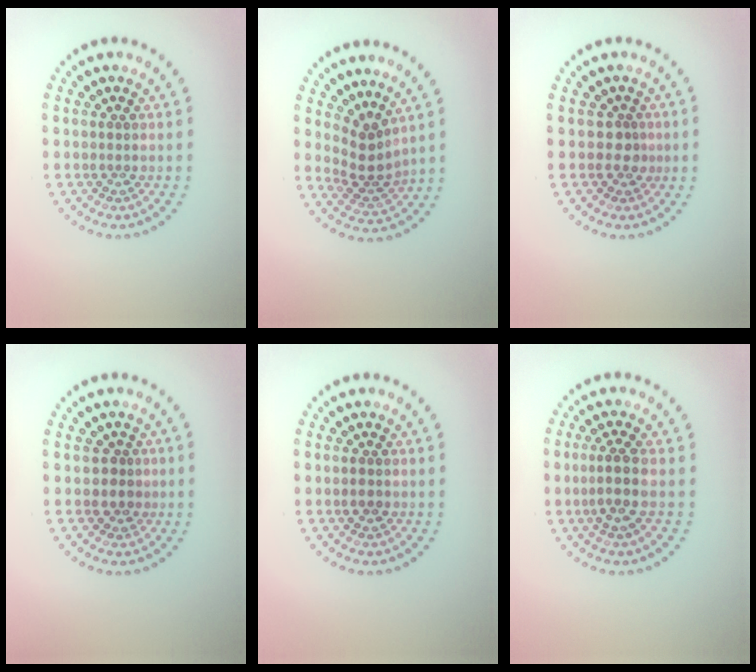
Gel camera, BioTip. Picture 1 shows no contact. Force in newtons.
{"total": 2.9, "press": 2.0, "slide": 2.1}
{"total": 1.7, "press": 1.3, "slide": 1.1}
{"total": 1.6, "press": 1.4, "slide": 0.8}
{"total": 1.2, "press": 1.1, "slide": 0.2}
{"total": 2.4, "press": 1.9, "slide": 1.4}